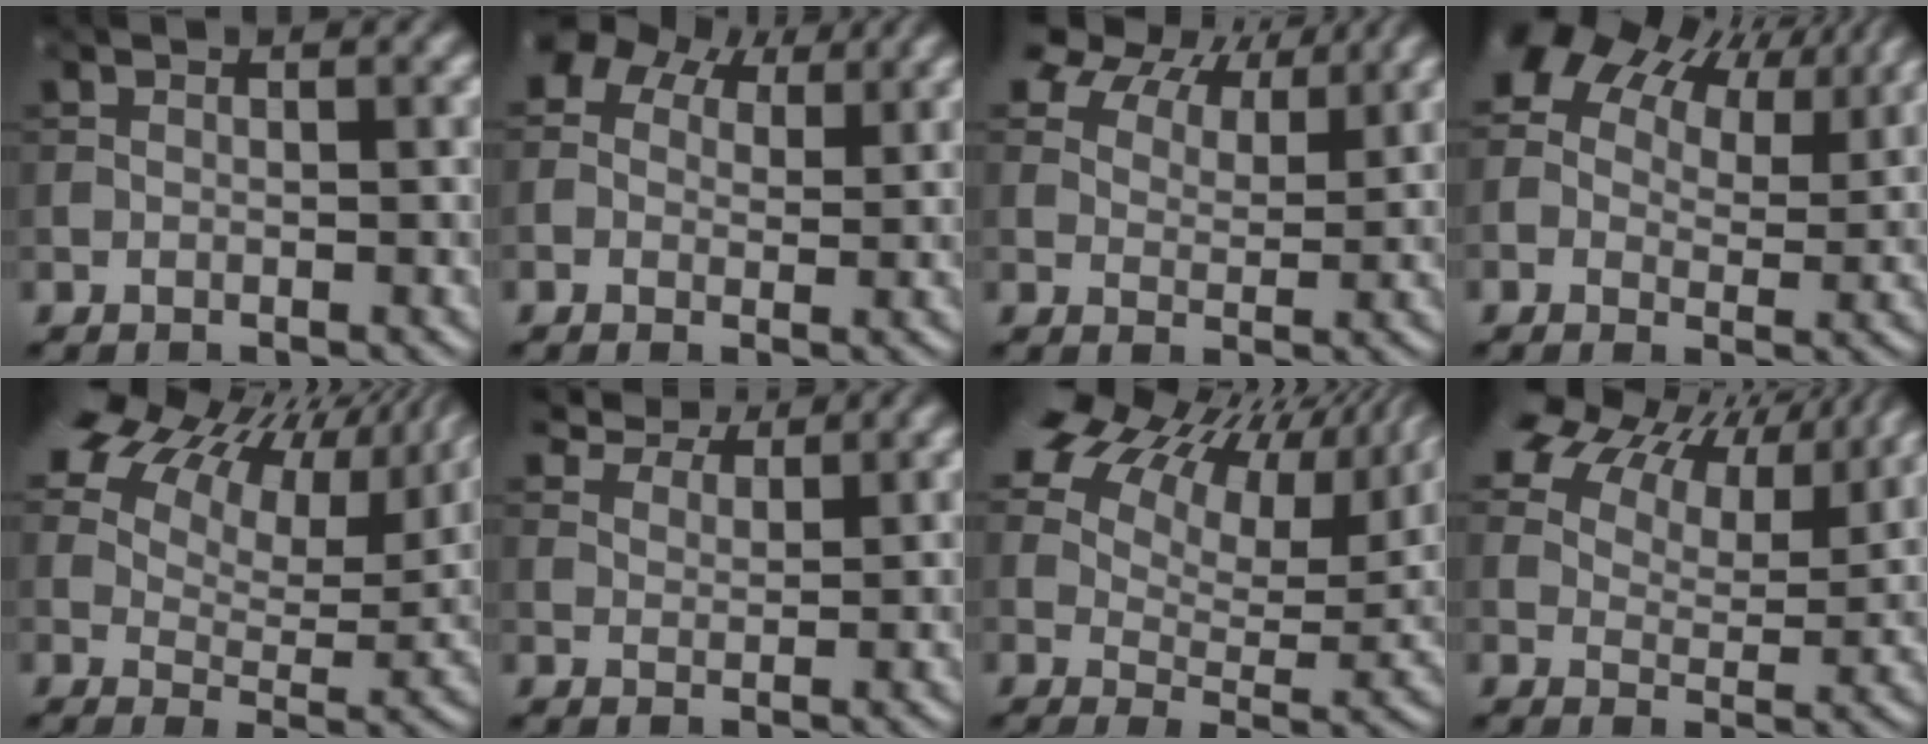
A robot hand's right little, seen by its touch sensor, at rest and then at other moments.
{"total": 5.5, "force": [3.3, 3.4, 2.8], "torque": [-0.054, 0.009, 0.042]}
{"total": 9.9, "force": [8.0, 3.8, 4.5], "torque": [-0.088, 0.011, 0.117]}
{"total": 11.2, "force": [7.0, 5.6, 6.8], "torque": [-0.124, 0.009, 0.114]}
{"total": 15.3, "force": [10.0, 7.0, 9.3], "torque": [-0.159, 0.029, 0.149]}
{"total": 6.1, "force": [5.3, 1.9, 2.1], "torque": [-0.052, -0.009, 0.103]}
{"total": 16.5, "force": [9.9, 7.9, 10.5], "torque": [-0.175, 0.037, 0.153]}
{"total": 11.7, "force": [8.6, 4.9, 6.2], "torque": [-0.119, 0.012, 0.125]}